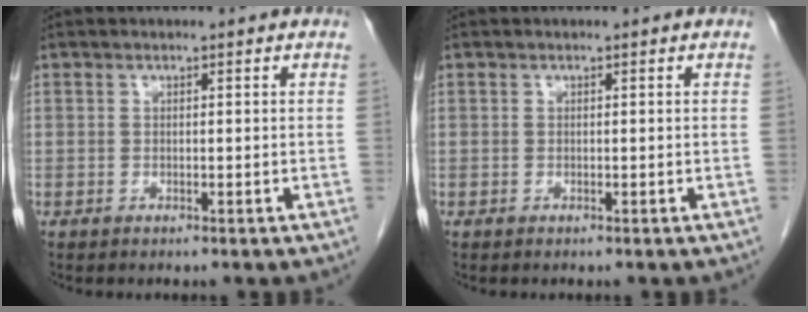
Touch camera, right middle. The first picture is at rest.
{"total": 0.0}